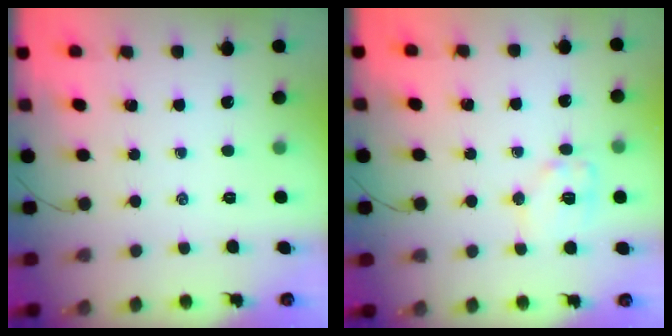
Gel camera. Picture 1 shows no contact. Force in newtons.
{"total": 9.2, "press": 9.2, "slide": 0.9}